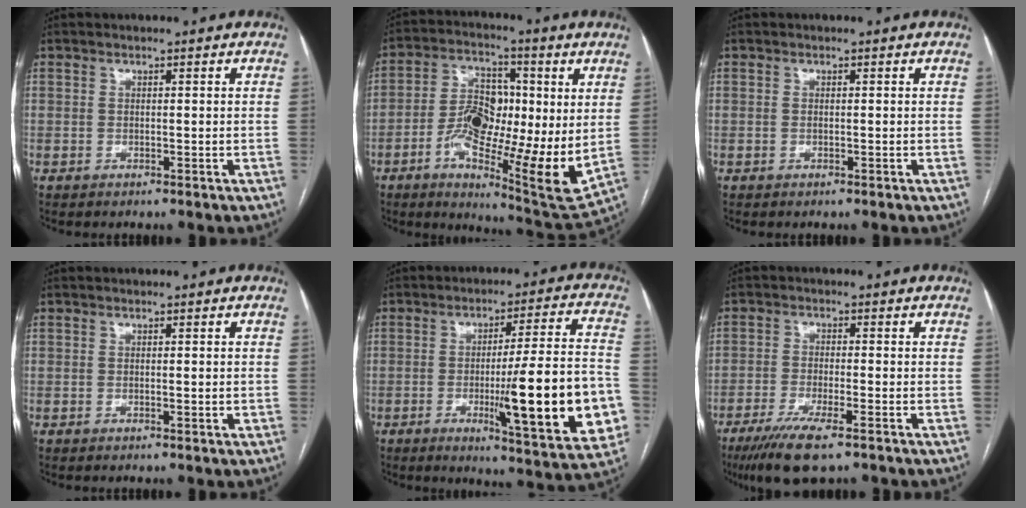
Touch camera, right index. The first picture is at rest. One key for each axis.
{"total": 16.7, "fx": -1.2, "fy": 5.9, "fz": 15.6, "tx": -0.269, "ty": 0.001, "tz": -0.017}
{"total": 0.0}
{"total": 0.7, "fx": -0.1, "fy": 0.1, "fz": 0.6, "tx": -0.009, "ty": 0.004, "tz": 0.003}
{"total": 20.1, "fx": -4.5, "fy": 1.6, "fz": 19.5, "tx": -0.236, "ty": -0.004, "tz": -0.054}
{"total": 8.6, "fx": -5.8, "fy": 1.1, "fz": 6.2, "tx": -0.109, "ty": -0.020, "tz": -0.094}